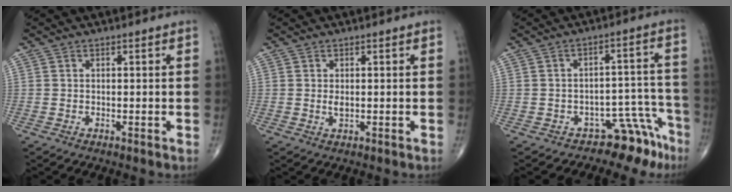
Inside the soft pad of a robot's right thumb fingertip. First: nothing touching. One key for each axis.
{"total": 1.2, "fx": 0.1, "fy": 0.6, "fz": 1.0, "tx": -0.018, "ty": -0.004, "tz": 0.004}
{"total": 6.9, "fx": -6.0, "fy": 3.3, "fz": 0.8, "tx": 0.043, "ty": 0.113, "tz": -0.087}